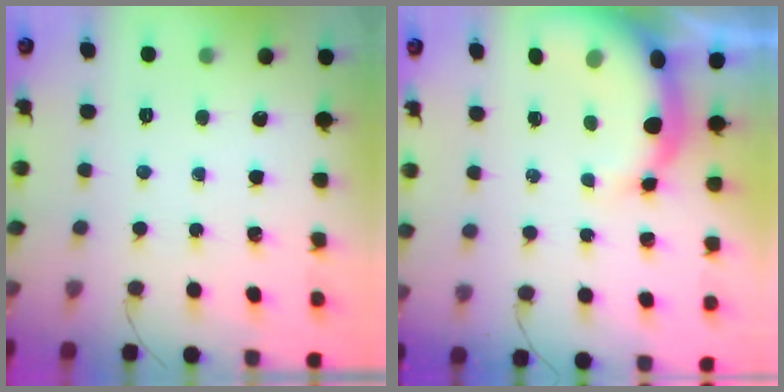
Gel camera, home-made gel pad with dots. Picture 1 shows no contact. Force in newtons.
{"total": 7.7, "press": 7.6, "slide": 1.7}